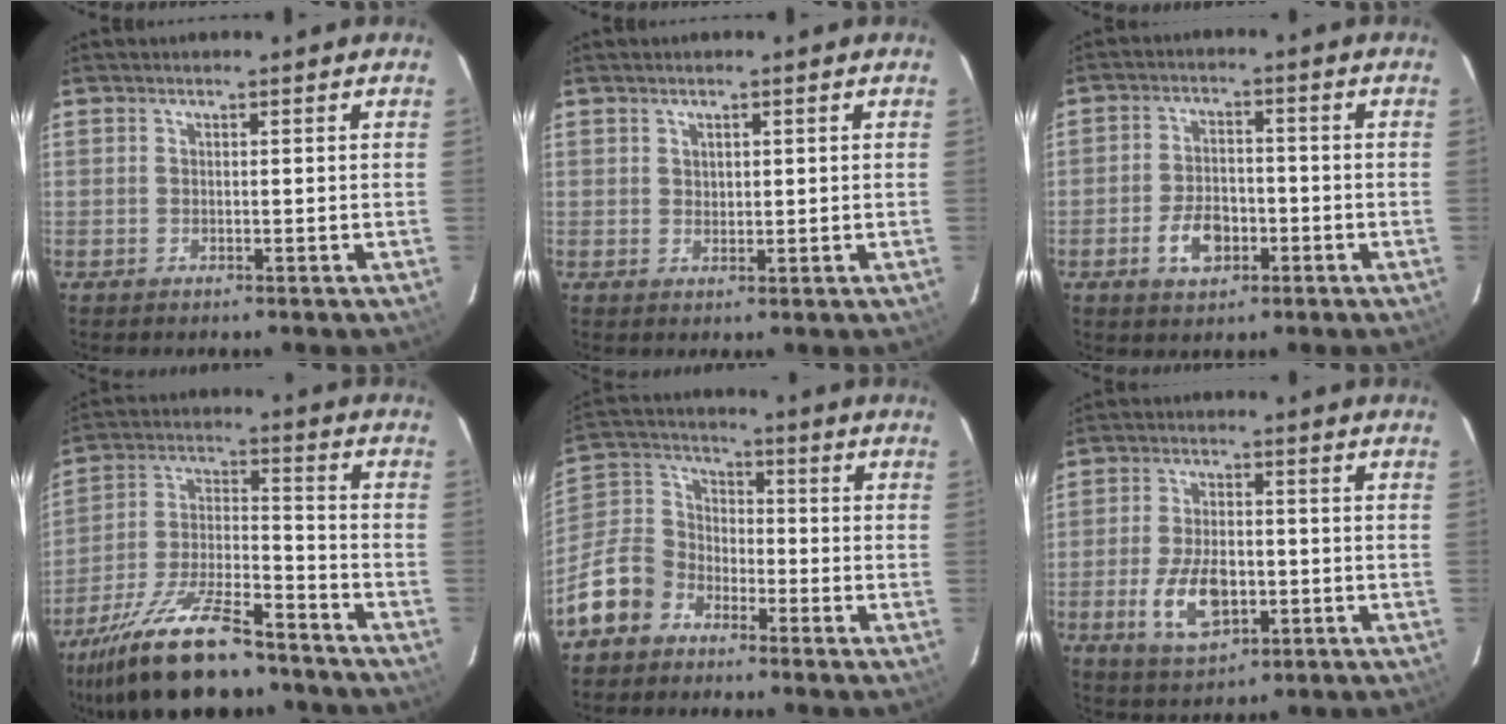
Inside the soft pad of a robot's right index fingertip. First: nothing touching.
{"total": 1.5, "force": [0.9, 1.1, 0.6], "torque": [-0.007, 0.005, 0.017]}
{"total": 6.8, "force": [-3.0, 4.3, 4.4], "torque": [-0.091, 0.007, -0.044]}
{"total": 21.1, "force": [-16.2, 6.2, 12.0], "torque": [-0.237, -0.018, -0.267]}
{"total": 13.1, "force": [-8.0, 9.4, 4.2], "torque": [-0.111, 0.045, -0.156]}
{"total": 10.4, "force": [-3.1, 5.6, 8.1], "torque": [-0.168, -0.005, -0.045]}